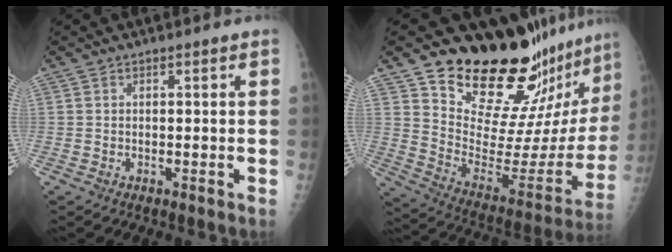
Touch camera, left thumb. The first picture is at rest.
{"total": 25.6, "force": [22.3, 6.9, 10.6], "torque": [-0.117, -0.191, 0.323]}